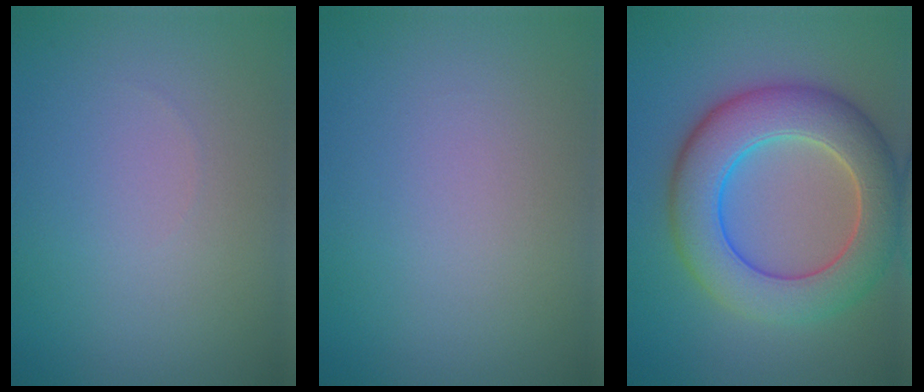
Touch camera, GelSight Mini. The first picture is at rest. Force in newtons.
{"total": 0.0}
{"total": 8.8, "press": 8.8, "slide": 0.2}